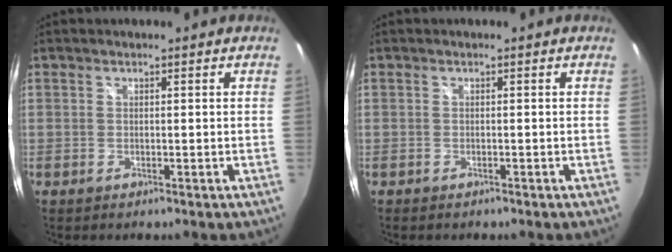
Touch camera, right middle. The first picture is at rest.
{"total": 0.7, "force": [-0.5, 0.5, 0.1], "torque": [-0.004, -0.002, -0.007]}